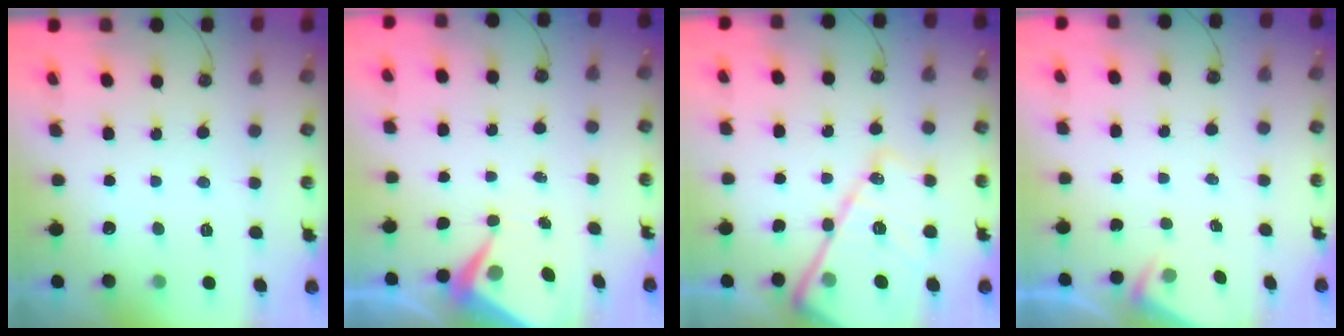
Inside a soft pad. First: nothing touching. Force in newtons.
{"total": 6.0, "press": 6.0, "slide": 0.5}
{"total": 19.7, "press": 19.5, "slide": 2.1}
{"total": 2.1, "press": 2.1, "slide": 0.3}